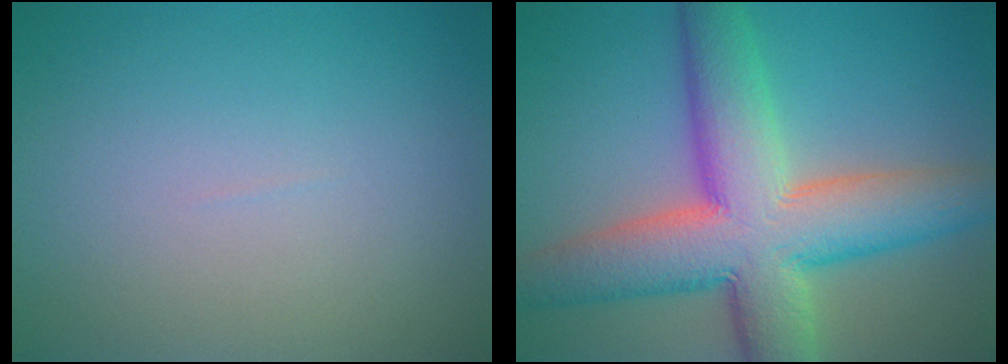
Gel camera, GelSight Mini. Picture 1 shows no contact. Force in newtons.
{"total": 11.6, "press": 11.6, "slide": 0.7}